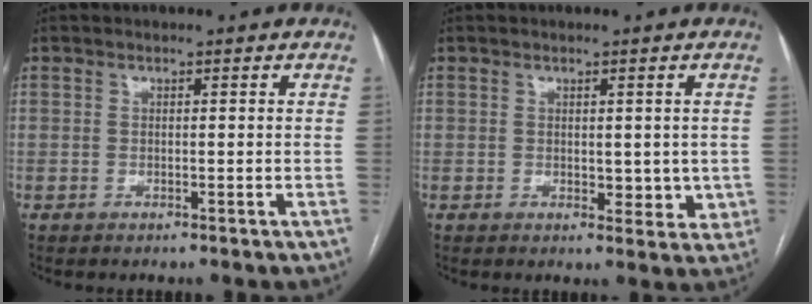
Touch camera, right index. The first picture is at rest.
{"total": 6.8, "force": [0.2, 3.8, 5.7], "torque": [-0.045, -0.010, 0.007]}